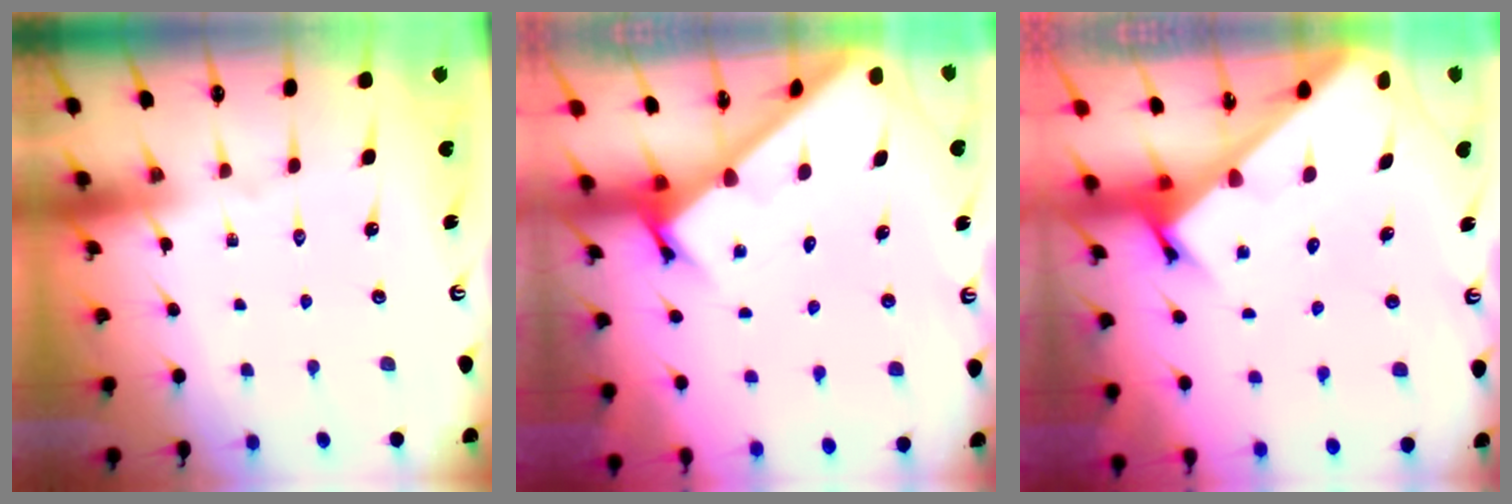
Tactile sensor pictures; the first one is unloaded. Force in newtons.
{"total": 2.9, "press": 2.9, "slide": 0.2}
{"total": 2.9, "press": 2.9, "slide": 0.2}